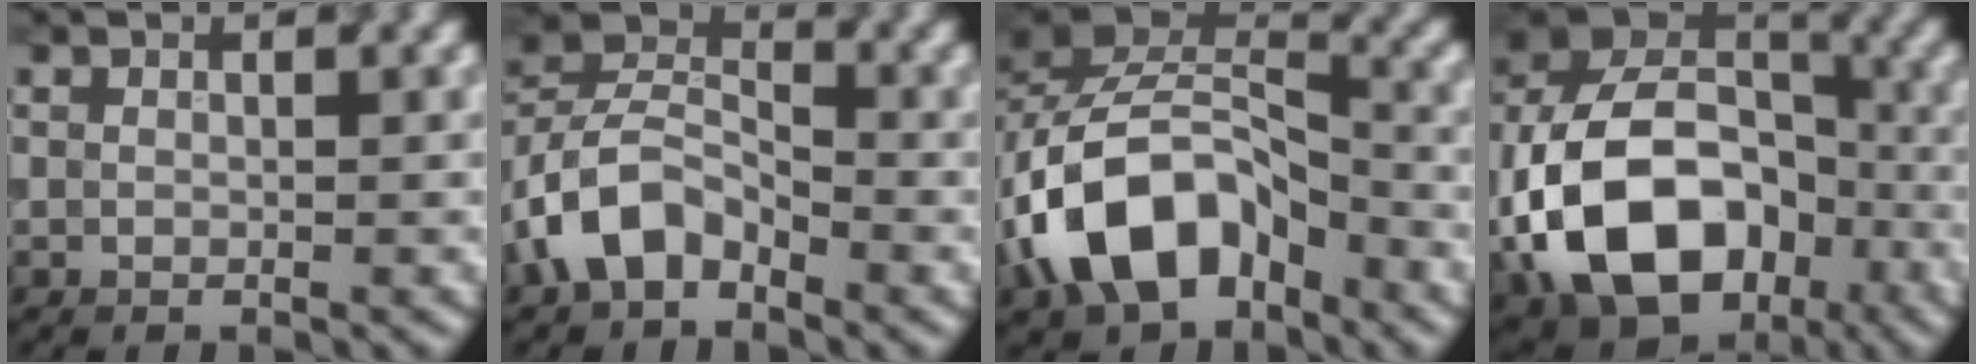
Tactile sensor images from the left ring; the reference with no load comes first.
{"total": 5.5, "force": [-2.9, 3.5, 3.2], "torque": [-0.054, 0.010, -0.067]}
{"total": 10.3, "force": [-4.6, 6.2, 6.8], "torque": [-0.122, 0.013, -0.090]}
{"total": 15.9, "force": [-5.1, 11.0, 10.4], "torque": [-0.209, -0.015, -0.097]}